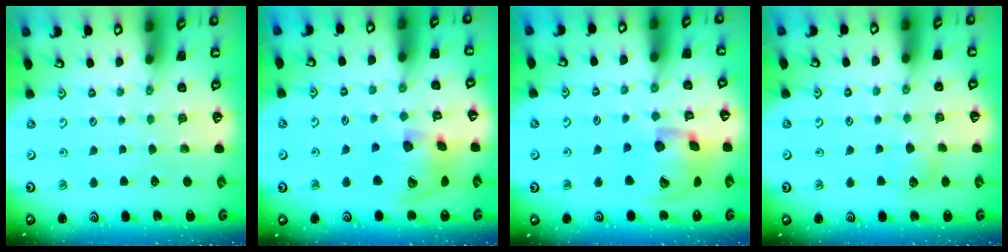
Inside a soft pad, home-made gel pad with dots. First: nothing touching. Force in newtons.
{"total": 15.8, "press": 15.6, "slide": 2.4}
{"total": 19.1, "press": 18.9, "slide": 2.9}
{"total": 5.9, "press": 5.9, "slide": 0.8}